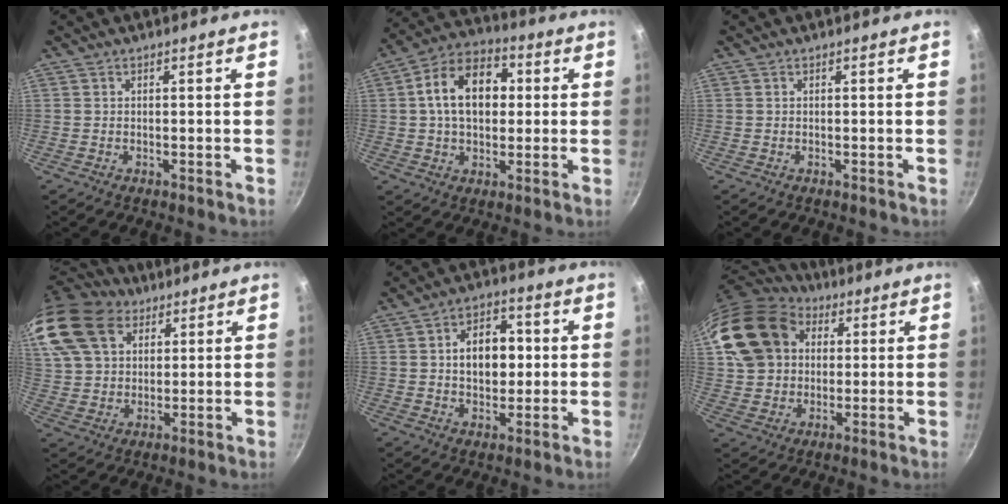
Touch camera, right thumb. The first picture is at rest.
{"total": 14.4, "force": [1.9, 9.8, 10.4], "torque": [-0.138, 0.024, 0.016]}
{"total": 0.0}
{"total": 19.0, "force": [11.1, 12.5, 9.1], "torque": [-0.179, -0.006, 0.211]}
{"total": 10.4, "force": [1.1, 7.1, 7.5], "torque": [-0.078, 0.011, 0.012]}
{"total": 18.8, "force": [5.5, 15.1, 9.8], "torque": [-0.174, 0.023, 0.100]}